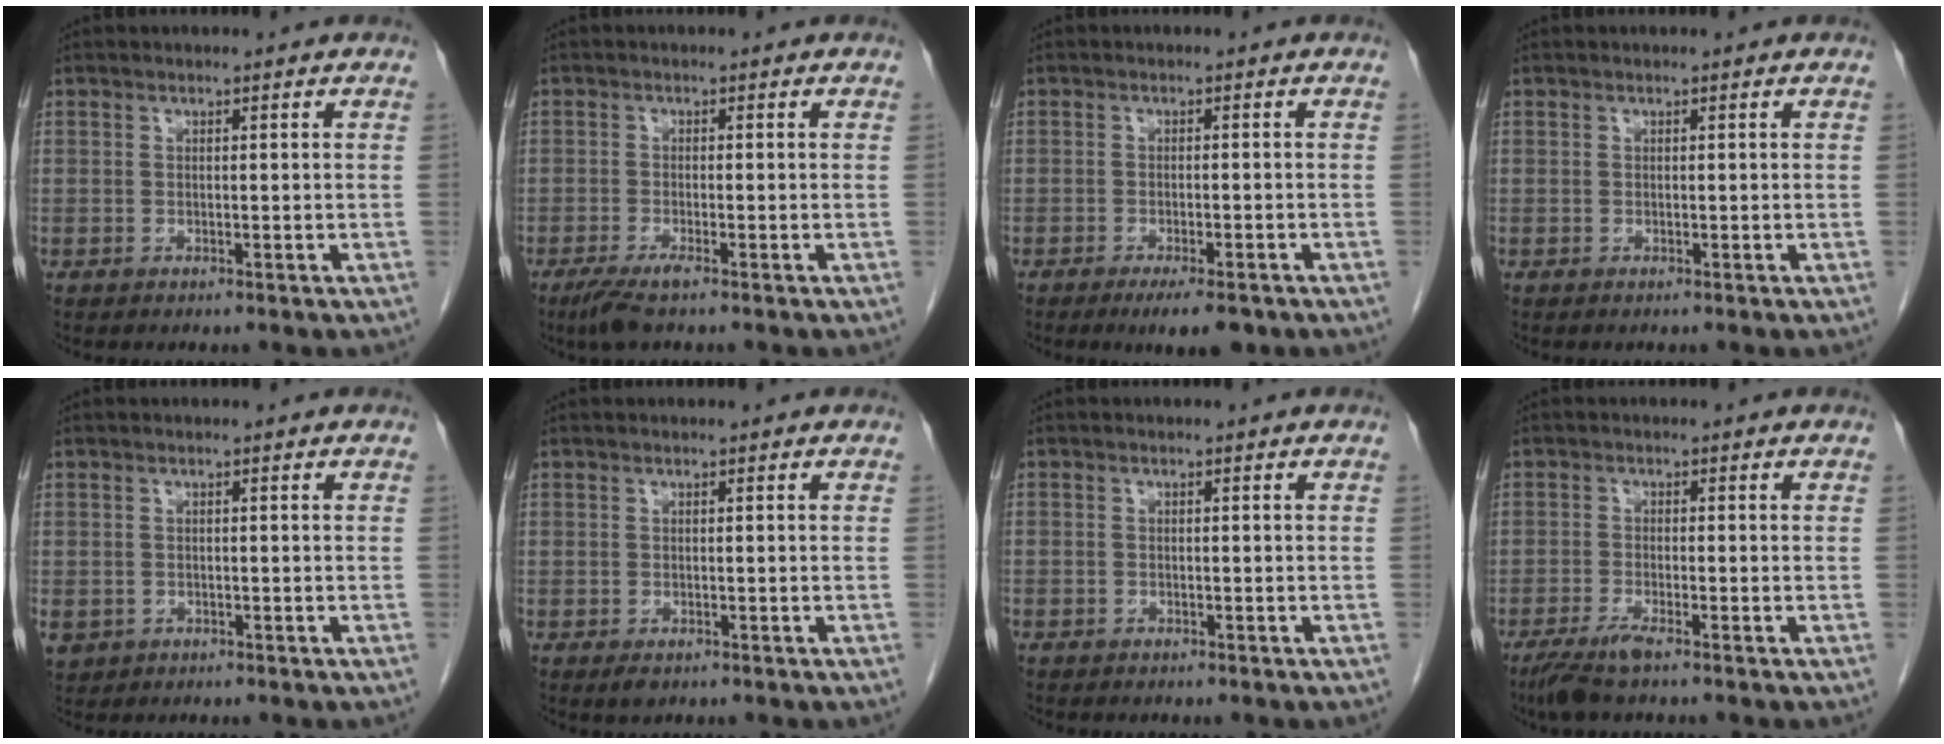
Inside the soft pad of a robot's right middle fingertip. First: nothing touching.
{"total": 3.5, "force": [-2.4, 0.2, 2.5], "torque": [-0.052, -0.011, -0.046]}
{"total": 5.2, "force": [-3.6, 1.2, 3.6], "torque": [-0.047, -0.007, -0.049]}
{"total": 0.0}
{"total": 4.2, "force": [-1.8, 3.6, 1.2], "torque": [-0.030, -0.002, -0.025]}
{"total": 1.3, "force": [-0.7, 0.7, 0.8], "torque": [-0.011, -0.001, -0.005]}
{"total": 0.9, "force": [-0.6, 0.6, 0.1], "torque": [-0.008, 0.004, -0.013]}
{"total": 4.0, "force": [-2.9, 0.2, 2.8], "torque": [-0.060, -0.011, -0.057]}